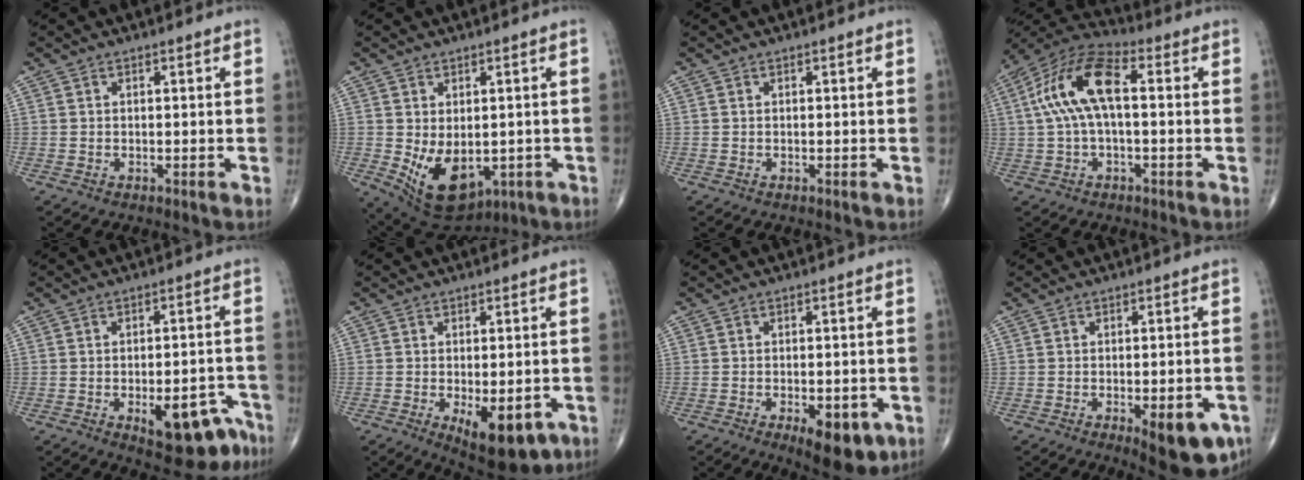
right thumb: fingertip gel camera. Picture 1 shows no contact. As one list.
[{"total": 11.7, "force": [-2.2, 7.3, 8.8], "torque": [-0.128, -0.009, -0.006]}, {"total": 0.0}, {"total": 13.4, "force": [1.4, 5.9, 11.9], "torque": [-0.246, 0.041, 0.018]}, {"total": 12.4, "force": [-6.6, 5.4, 9.1], "torque": [-0.086, 0.041, -0.079]}, {"total": 11.6, "force": [-4.4, 5.2, 9.4], "torque": [-0.117, -0.005, -0.049]}, {"total": 9.5, "force": [-4.1, 4.2, 7.4], "torque": [-0.085, 0.002, -0.049]}, {"total": 10.9, "force": [-4.7, 4.0, 9.0], "torque": [-0.092, 0.009, -0.052]}]